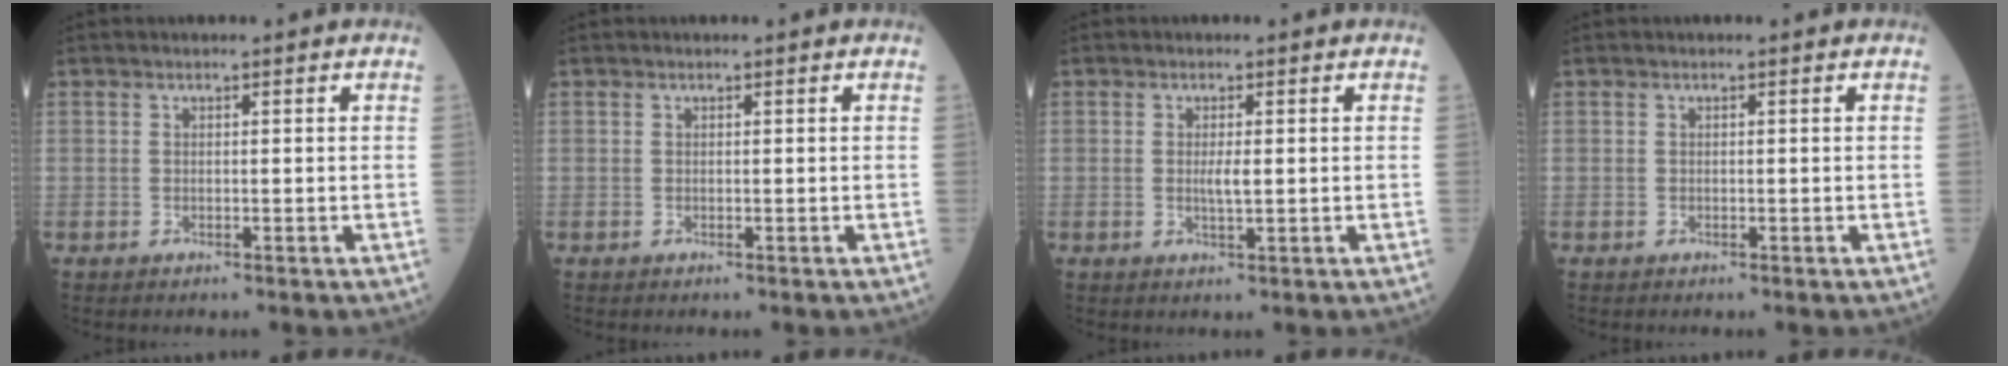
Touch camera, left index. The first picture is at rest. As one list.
[{"total": 0.0}, {"total": 1.8, "force": [0.1, 0.2, 1.8], "torque": [-0.038, -0.003, 0.003]}, {"total": 0.0}]